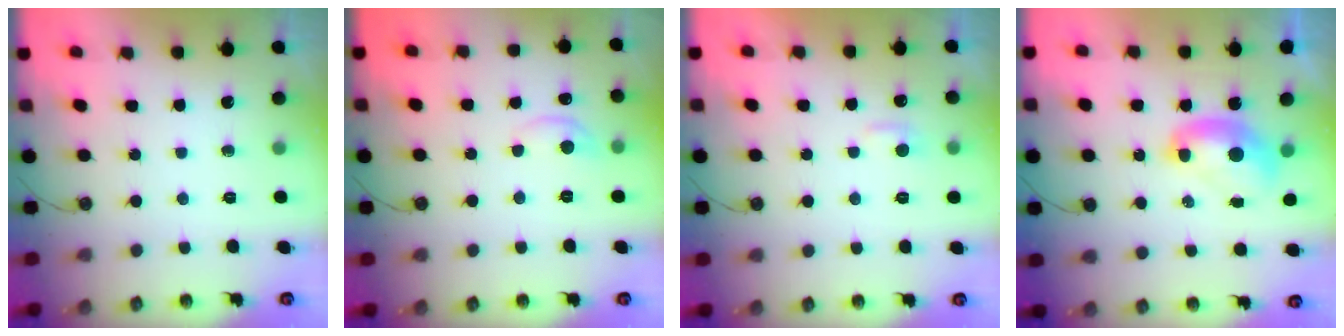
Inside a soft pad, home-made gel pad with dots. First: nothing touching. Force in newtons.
{"total": 0.0}
{"total": 2.5, "press": 2.5, "slide": 0.5}
{"total": 2.1, "press": 2.1, "slide": 0.2}